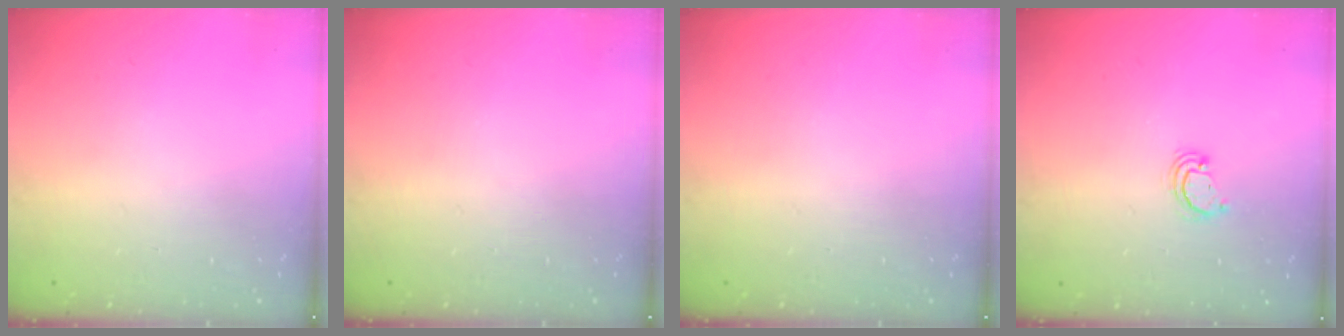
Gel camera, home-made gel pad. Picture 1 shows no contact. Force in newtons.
{"total": 0.0}
{"total": 0.0}
{"total": 2.6, "press": 2.6, "slide": 0.3}